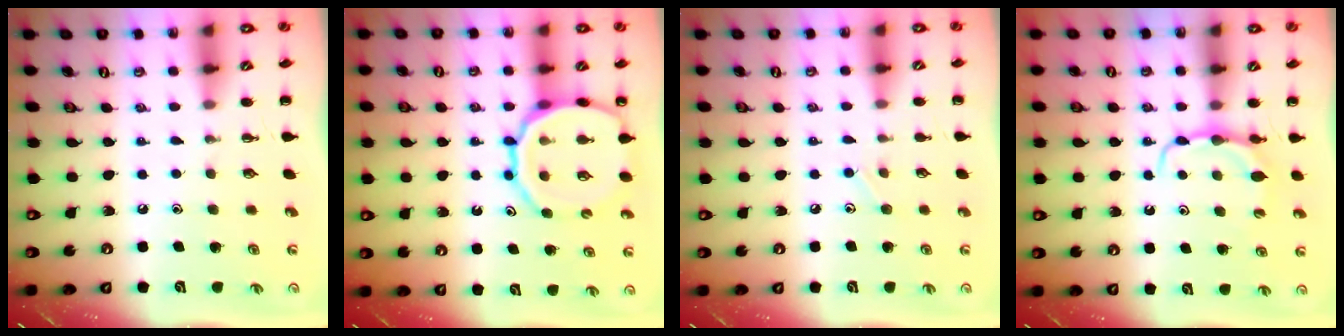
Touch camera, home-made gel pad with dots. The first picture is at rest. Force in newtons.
{"total": 16.6, "press": 16.4, "slide": 3.0}
{"total": 6.2, "press": 5.9, "slide": 2.0}
{"total": 6.6, "press": 6.6, "slide": 0.3}